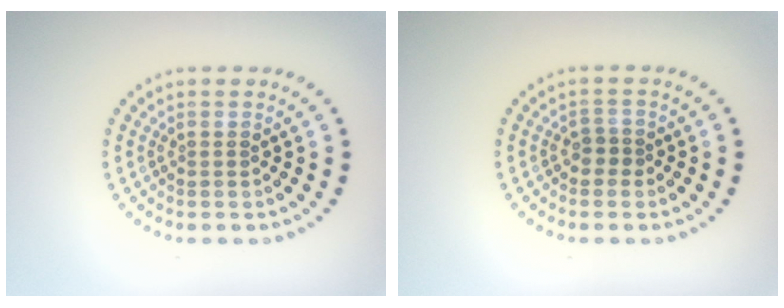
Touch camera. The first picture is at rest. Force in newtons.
{"total": 1.3, "press": 1.0, "slide": 0.7}